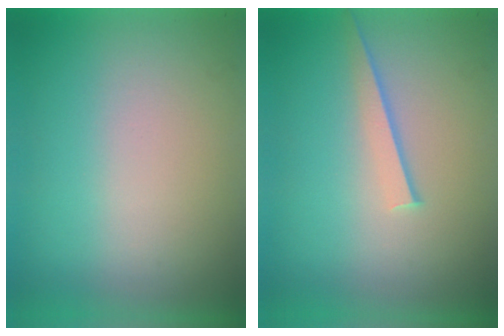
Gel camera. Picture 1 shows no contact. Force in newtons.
{"total": 1.1}